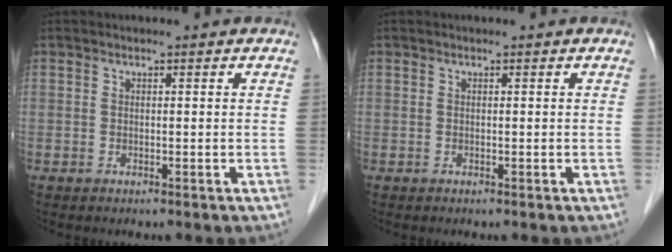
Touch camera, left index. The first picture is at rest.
{"total": 0.0}